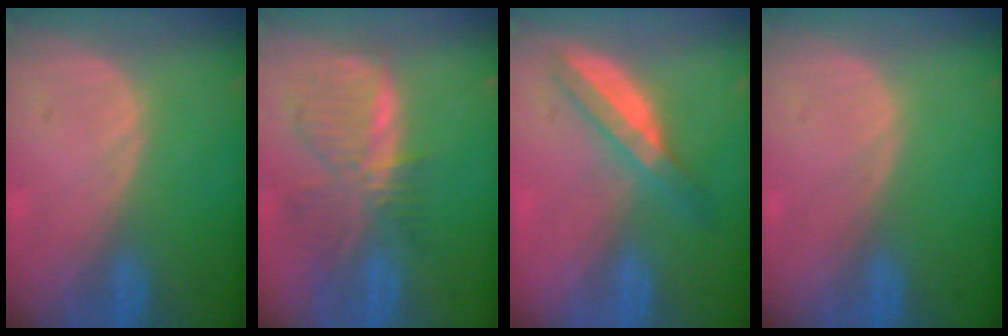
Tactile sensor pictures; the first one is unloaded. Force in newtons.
{"total": 8.4, "press": 7.3, "slide": 4.0}
{"total": 6.2, "press": 5.4, "slide": 3.1}
{"total": 0.0}